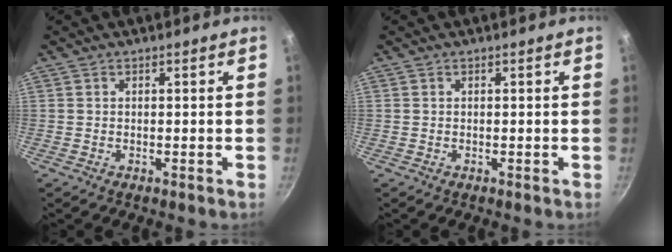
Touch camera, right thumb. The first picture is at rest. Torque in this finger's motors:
{"motor_torque": [0.00, 0.00, 0.20, -0.20, 0.00]}